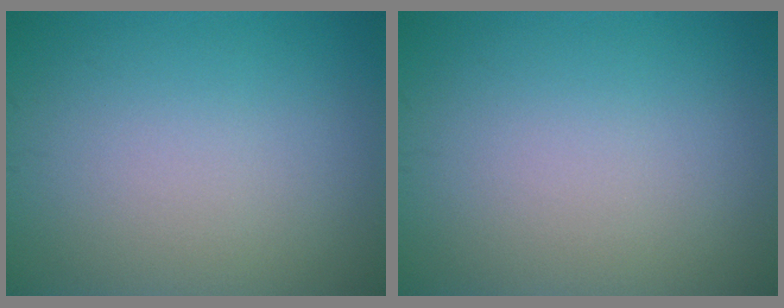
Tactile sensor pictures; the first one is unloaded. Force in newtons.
{"total": 0.0}